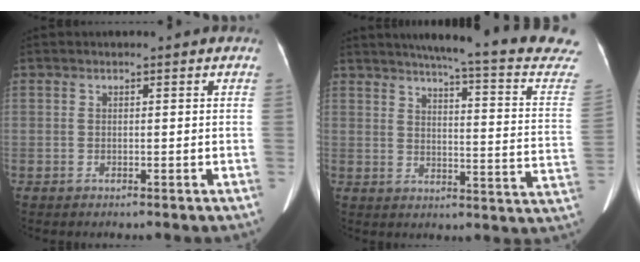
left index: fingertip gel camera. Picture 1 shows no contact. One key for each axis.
{"total": 21.9, "fx": 18.9, "fy": 0.3, "fz": 11.1, "tx": -0.145, "ty": -0.057, "tz": 0.214}